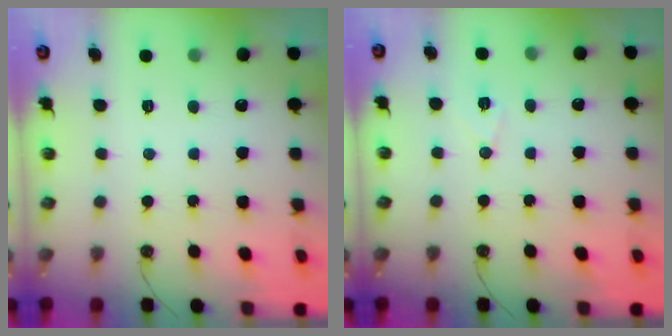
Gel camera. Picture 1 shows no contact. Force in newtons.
{"total": 6.6, "press": 4.8, "slide": 4.5}